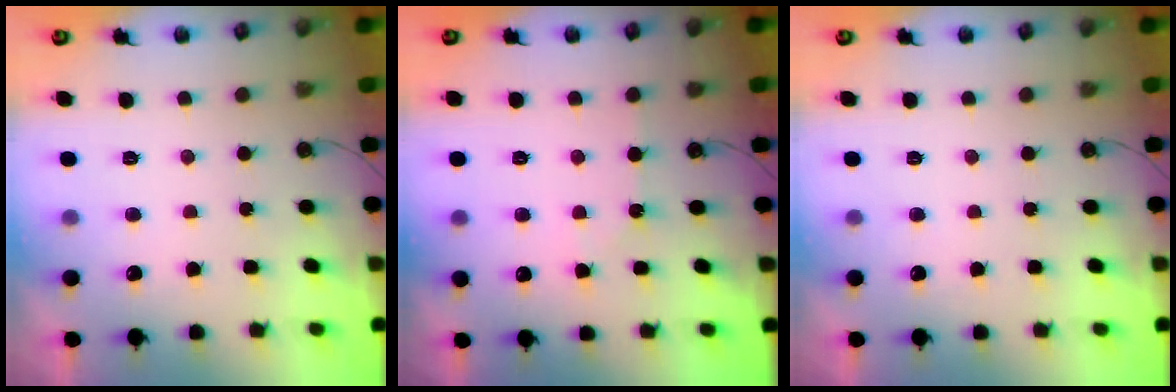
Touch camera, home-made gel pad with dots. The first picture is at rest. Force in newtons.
{"total": 3.3, "press": 3.2, "slide": 0.5}
{"total": 0.0}